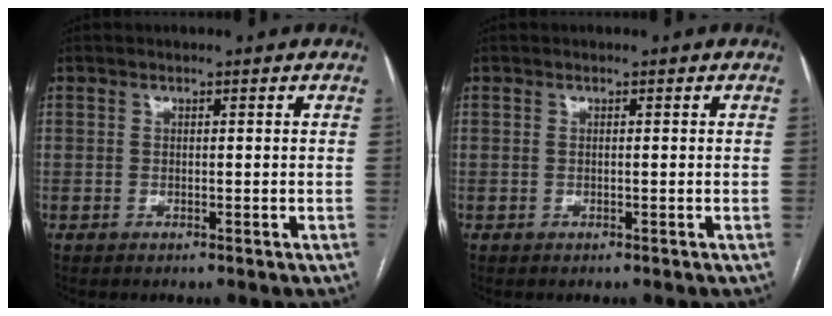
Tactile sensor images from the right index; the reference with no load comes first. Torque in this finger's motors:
{"motor_torque": [-0.09, 0.00, 0.05, 0.01]}